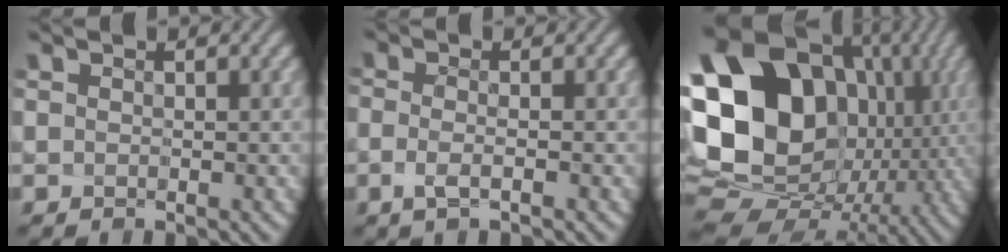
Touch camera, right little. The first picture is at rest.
{"total": 1.8, "force": [-1.5, -0.9, 0.4], "torque": [-0.010, -0.021, -0.017]}
{"total": 20.8, "force": [1.8, 17.0, 11.9], "torque": [-0.245, -0.023, 0.035]}